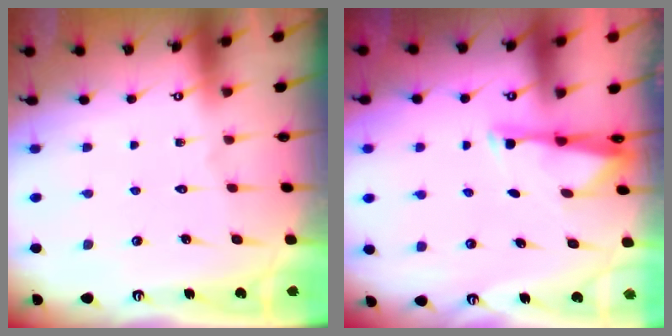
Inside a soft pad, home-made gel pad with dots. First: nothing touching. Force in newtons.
{"total": 2.9, "press": 2.9, "slide": 0.6}